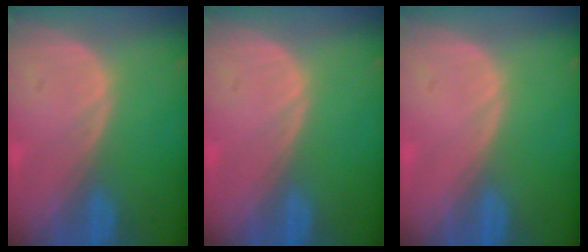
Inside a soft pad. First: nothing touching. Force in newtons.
{"total": 0.0}
{"total": 0.0}